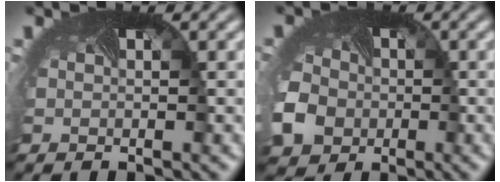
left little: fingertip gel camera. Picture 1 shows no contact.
{"total": 7.1, "force": [-2.5, 5.7, 3.5], "torque": [-0.088, -0.026, -0.045]}